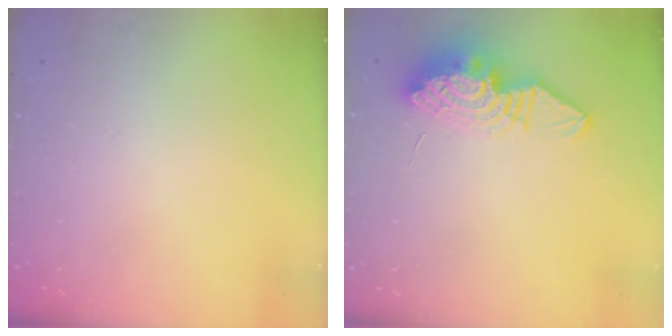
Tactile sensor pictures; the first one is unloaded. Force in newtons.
{"total": 13.1, "press": 13.0, "slide": 1.3}